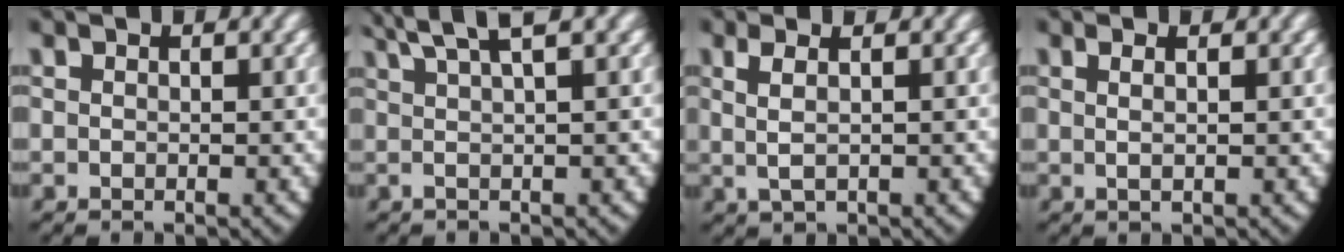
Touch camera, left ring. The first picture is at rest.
{"total": 3.6, "force": [2.6, -0.1, 2.4], "torque": [-0.038, 0.010, 0.046]}
{"total": 2.7, "force": [0.7, 1.2, 2.3], "torque": [-0.056, 0.000, 0.018]}
{"total": 1.1, "force": [0.3, -0.4, 1.0], "torque": [-0.022, -0.004, 0.009]}